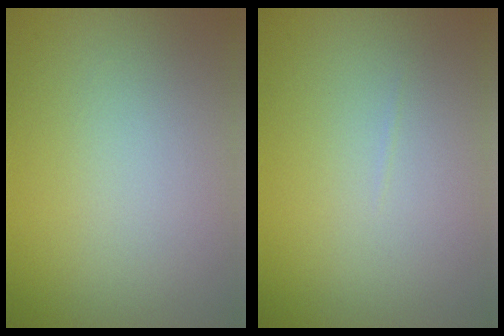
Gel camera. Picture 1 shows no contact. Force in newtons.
{"total": 0.0}